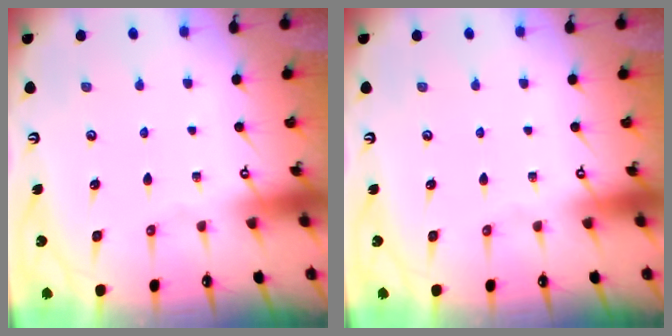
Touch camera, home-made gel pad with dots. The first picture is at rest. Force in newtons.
{"total": 0.0}